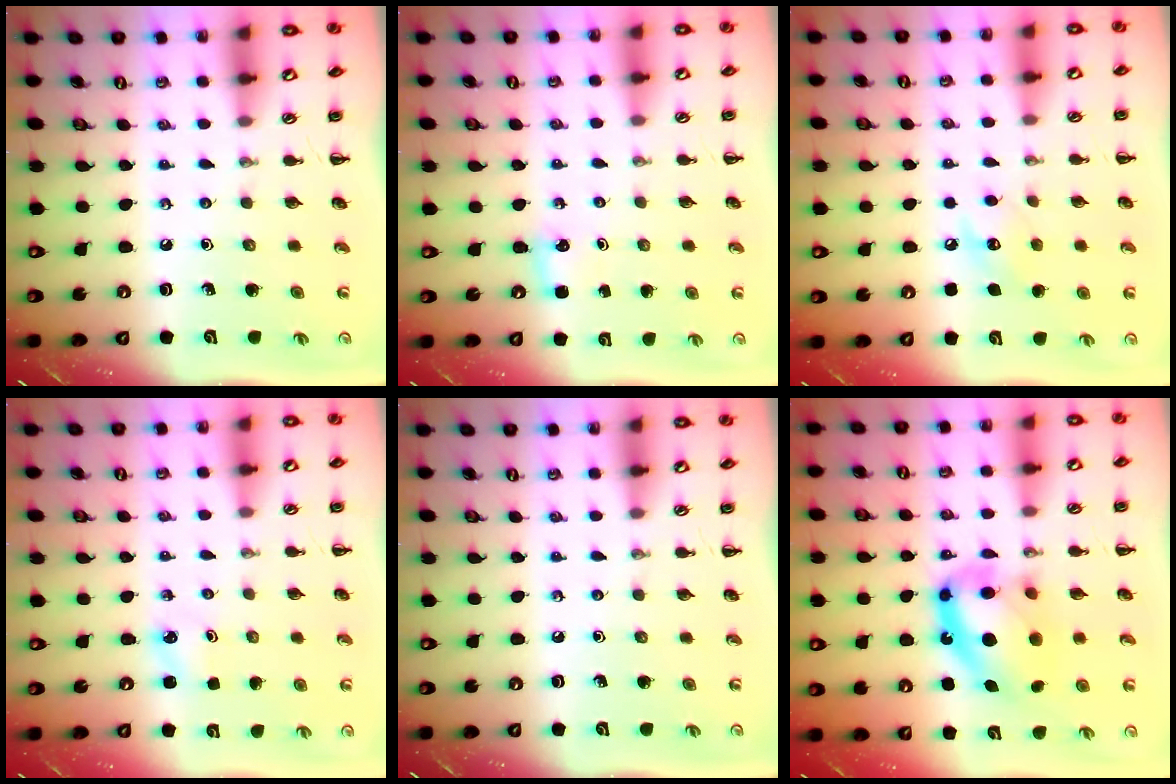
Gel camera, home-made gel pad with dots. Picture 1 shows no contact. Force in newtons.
{"total": 2.8, "press": 2.6, "slide": 0.9}
{"total": 6.8, "press": 6.7, "slide": 0.6}
{"total": 2.3, "press": 2.2, "slide": 0.7}
{"total": 0.0}
{"total": 14.3, "press": 13.9, "slide": 3.6}